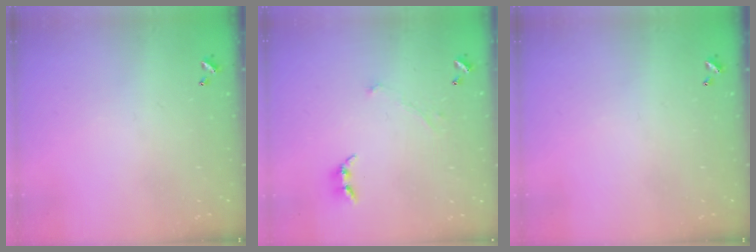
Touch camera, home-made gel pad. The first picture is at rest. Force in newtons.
{"total": 0.7, "press": 0.3, "slide": 0.6}
{"total": 0.0}